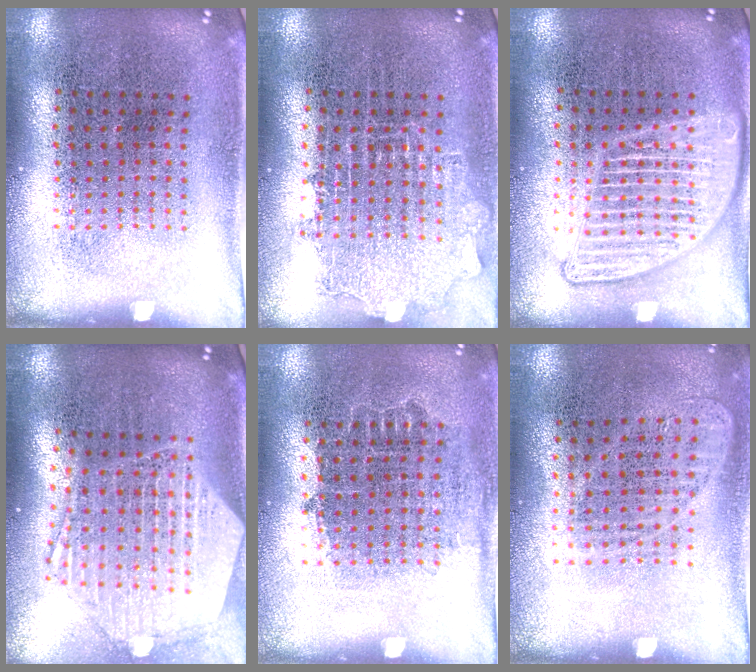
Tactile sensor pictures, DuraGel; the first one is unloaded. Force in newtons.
{"total": 1.2, "press": 1.2, "slide": 0.3}
{"total": 2.9, "press": 2.9, "slide": 0.3}
{"total": 2.9, "press": 2.3, "slide": 1.7}
{"total": 0.8, "press": 0.7, "slide": 0.3}
{"total": 1.0, "press": 0.9, "slide": 0.4}